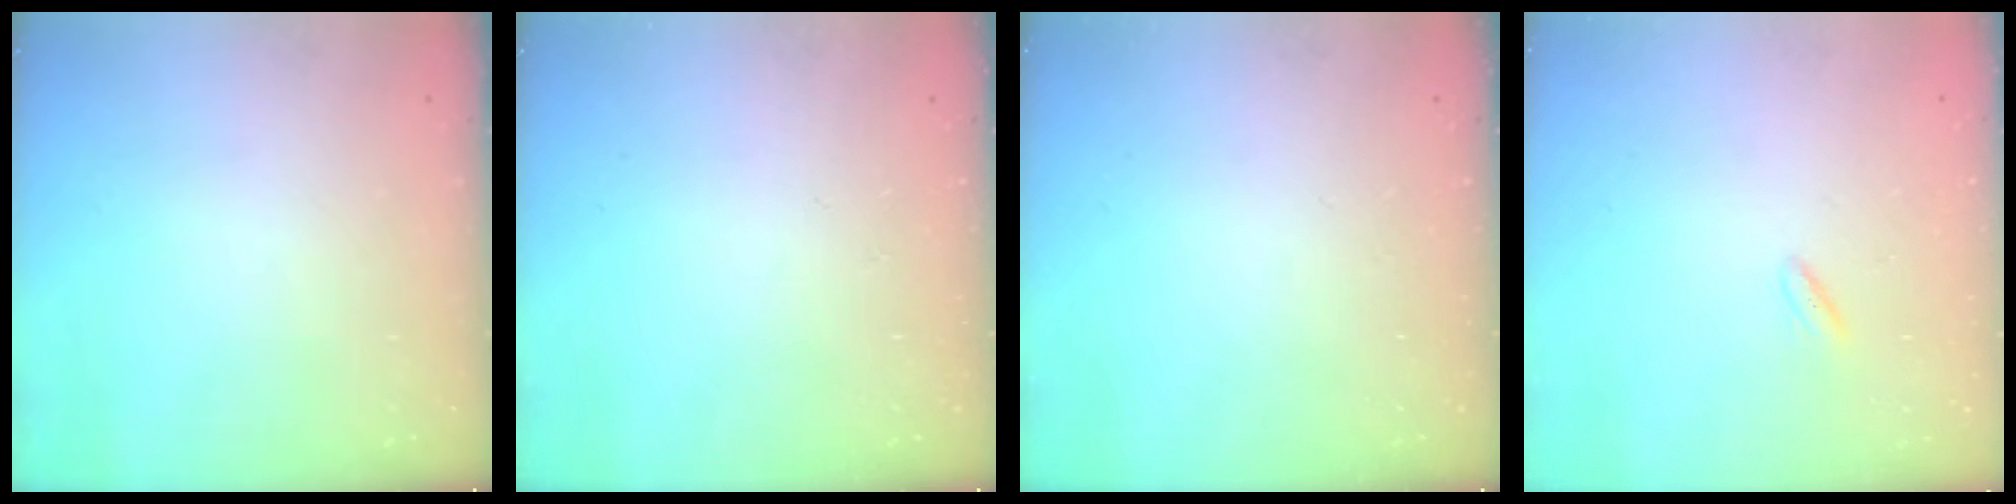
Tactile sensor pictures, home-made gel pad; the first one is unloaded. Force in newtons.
{"total": 0.0}
{"total": 0.0}
{"total": 2.0, "press": 1.7, "slide": 0.9}